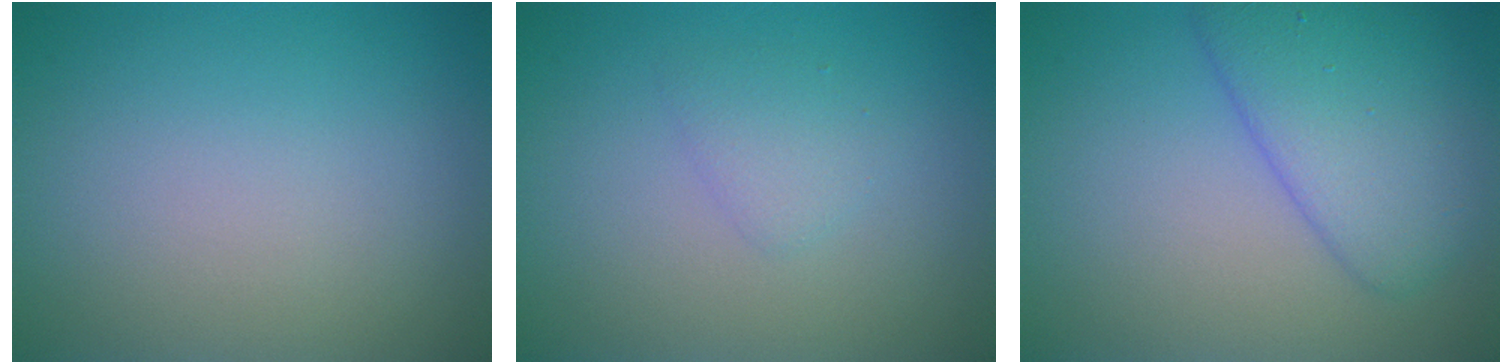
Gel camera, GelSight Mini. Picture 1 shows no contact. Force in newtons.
{"total": 1.4, "press": 1.4, "slide": 0.0}
{"total": 5.4, "press": 5.4, "slide": 0.2}